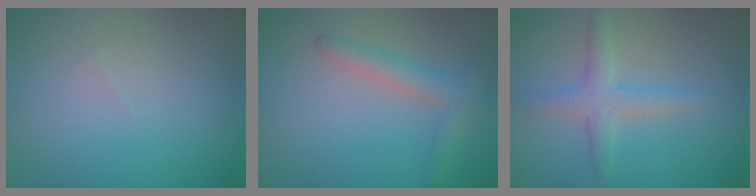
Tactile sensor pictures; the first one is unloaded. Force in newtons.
{"total": 2.6, "press": 2.5, "slide": 0.1}
{"total": 2.7, "press": 2.7, "slide": 0.1}